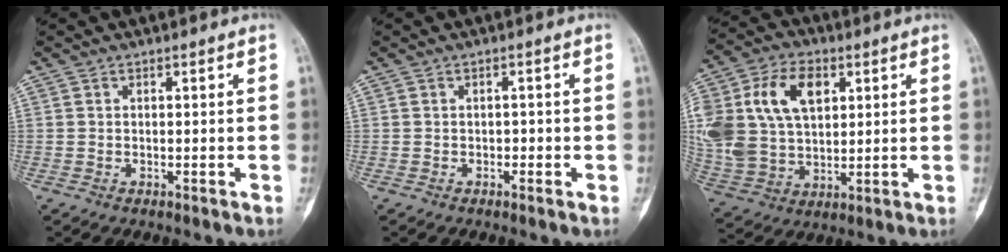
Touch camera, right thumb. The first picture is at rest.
{"total": 1.2, "force": [-0.4, 0.9, 0.6], "torque": [-0.001, 0.004, -0.009]}
{"total": 19.3, "force": [5.4, 12.8, 13.4], "torque": [-0.272, 0.004, 0.107]}